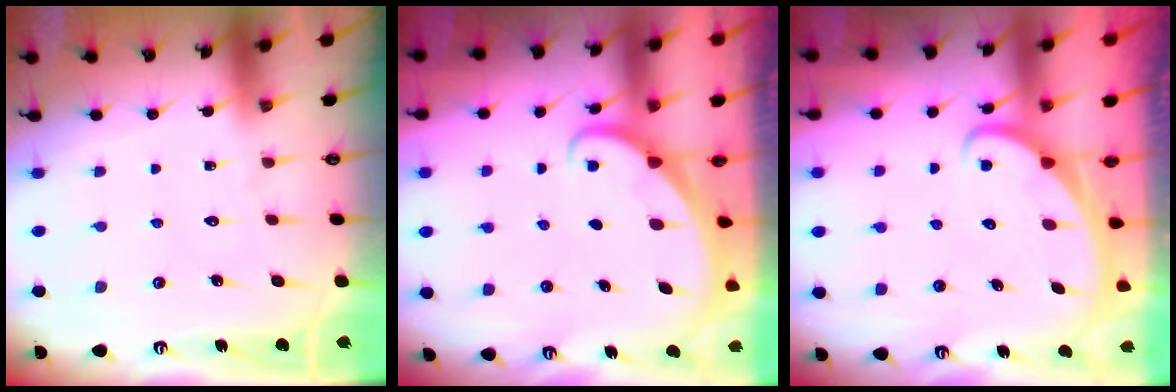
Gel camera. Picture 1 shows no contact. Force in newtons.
{"total": 1.9, "press": 1.9, "slide": 0.1}
{"total": 2.1, "press": 2.1, "slide": 0.1}